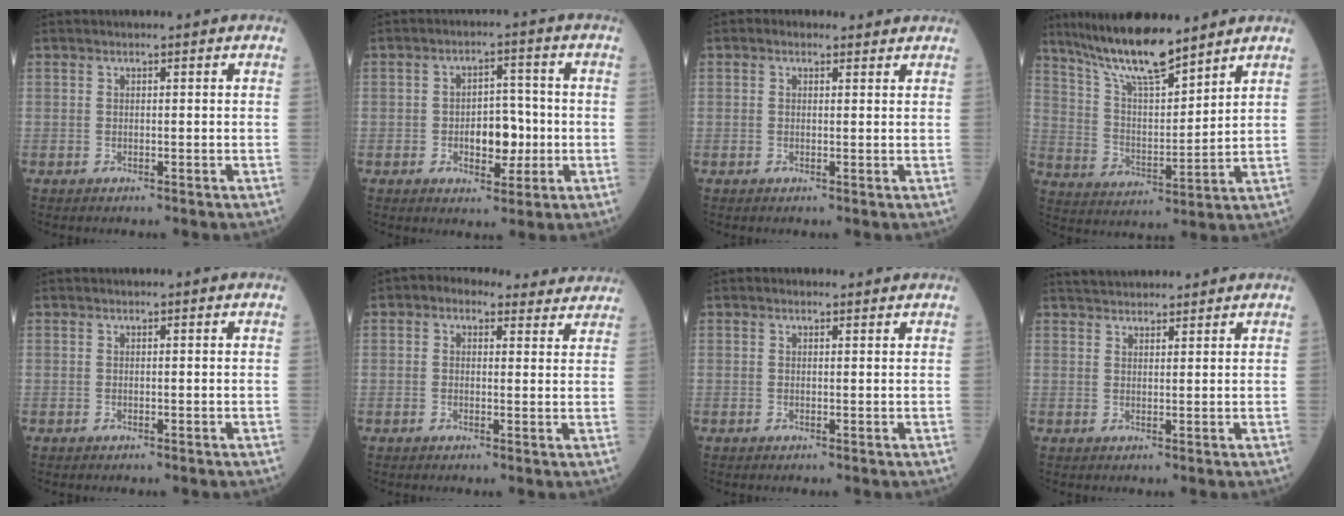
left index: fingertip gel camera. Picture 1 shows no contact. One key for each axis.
{"total": 6.3, "fx": -1.2, "fy": 3.5, "fz": 5.1, "tx": -0.078, "ty": 0.012, "tz": -0.015}
{"total": 1.8, "fx": 1.2, "fy": 1.2, "fz": 0.5, "tx": -0.011, "ty": 0.014, "tz": 0.014}
{"total": 12.9, "fx": 10.8, "fy": 1.7, "fz": 6.9, "tx": -0.132, "ty": 0.002, "tz": 0.202}
{"total": 0.0}
{"total": 8.4, "fx": 6.9, "fy": 4.0, "fz": 2.5, "tx": -0.019, "ty": 0.033, "tz": 0.075}
{"total": 0.8, "fx": 0.7, "fy": 0.4, "fz": 0.2, "tx": -0.012, "ty": 0.006, "tz": 0.008}
{"total": 6.4, "fx": 6.0, "fy": 1.3, "fz": 1.8, "tx": -0.026, "ty": 0.035, "tz": 0.095}